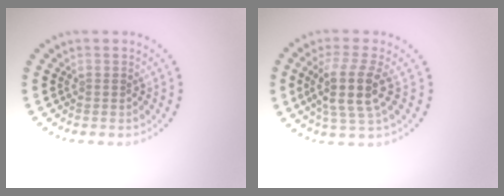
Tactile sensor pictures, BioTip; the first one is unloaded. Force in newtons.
{"total": 4.2, "press": 3.5, "slide": 2.2}